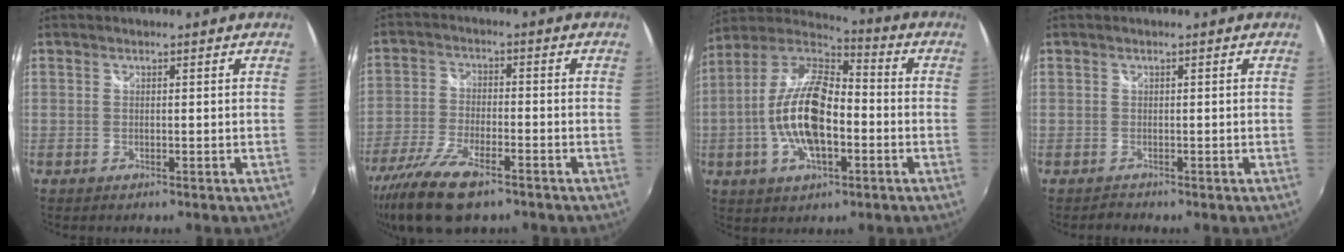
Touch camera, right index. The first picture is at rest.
{"total": 12.8, "force": [-8.8, 4.4, 8.1], "torque": [-0.189, -0.031, -0.171]}
{"total": 16.7, "force": [-3.4, 7.4, 14.6], "torque": [-0.294, 0.004, -0.066]}
{"total": 1.1, "force": [-0.8, 0.7, -0.2], "torque": [0.001, 0.002, -0.014]}